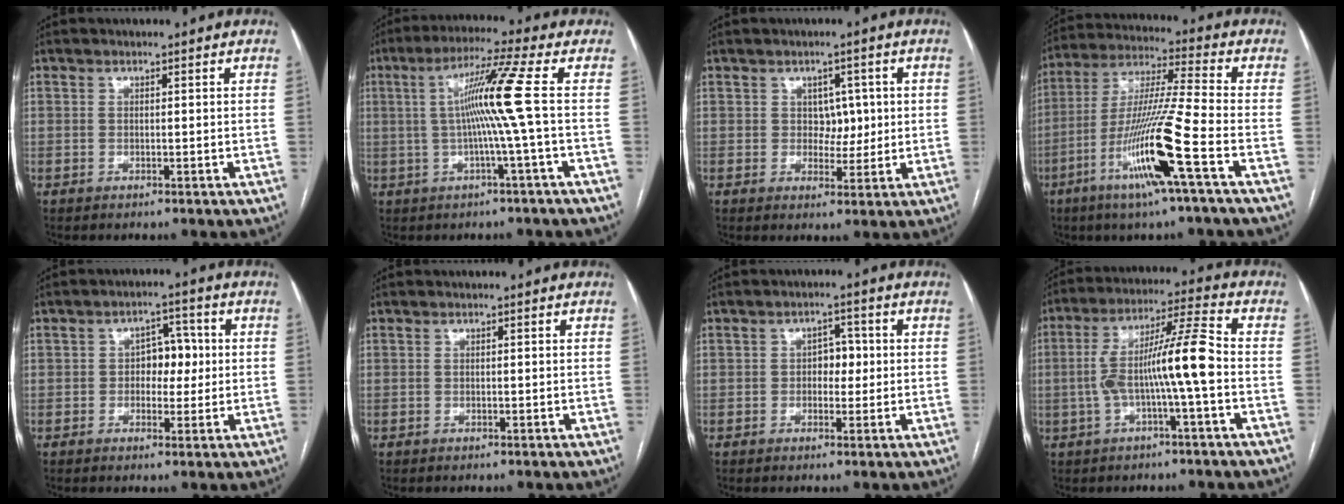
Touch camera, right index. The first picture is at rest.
{"total": 9.2, "force": [0.3, -2.3, 8.9], "torque": [-0.157, 0.011, 0.012]}
{"total": 4.0, "force": [0.7, 2.8, 2.7], "torque": [-0.027, 0.004, 0.014]}
{"total": 15.7, "force": [-6.4, -1.3, 14.2], "torque": [-0.285, -0.017, -0.124]}
{"total": 5.1, "force": [0.1, 3.3, 3.9], "torque": [-0.049, 0.016, 0.003]}
{"total": 0.0}
{"total": 3.4, "force": [0.1, 2.2, 2.6], "torque": [-0.030, 0.011, 0.002]}
{"total": 10.8, "force": [-1.6, -0.1, 10.7], "torque": [-0.199, 0.027, -0.032]}